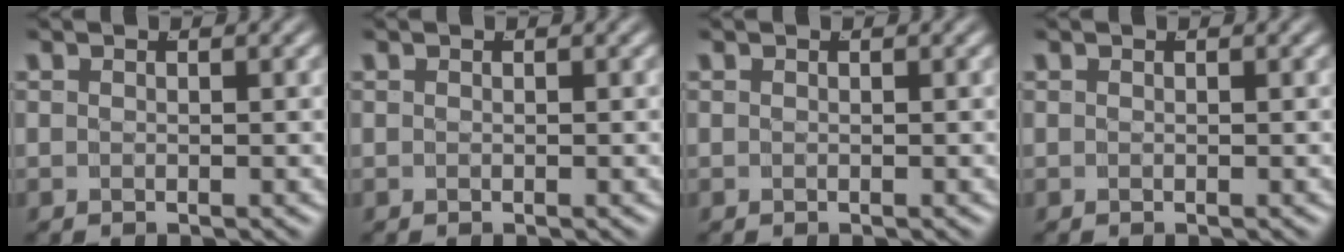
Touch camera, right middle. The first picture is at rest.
{"total": 0.0}
{"total": 0.0}
{"total": 0.0}